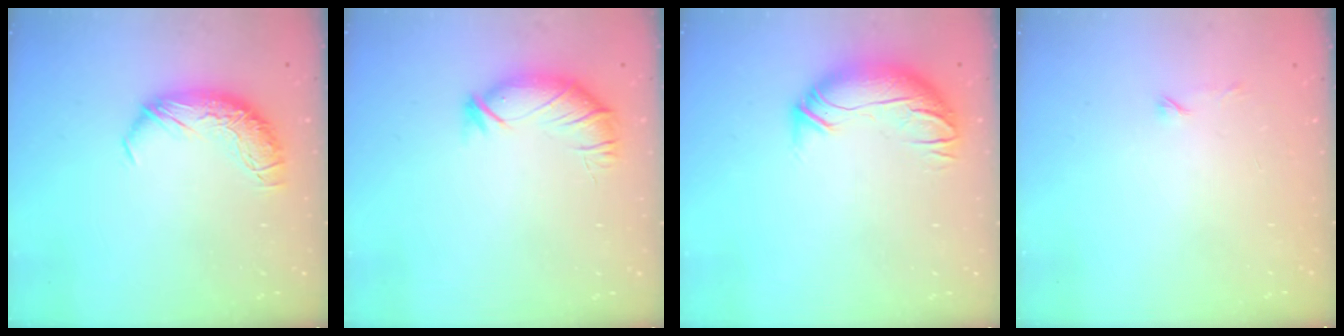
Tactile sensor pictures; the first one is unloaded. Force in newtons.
{"total": 3.0, "press": 2.4, "slide": 1.9}
{"total": 3.2, "press": 1.5, "slide": 2.8}
{"total": 8.3, "press": 8.2, "slide": 0.8}